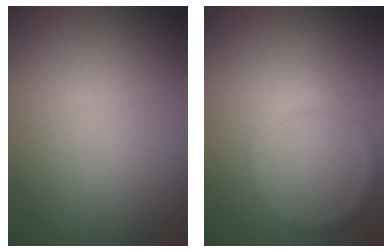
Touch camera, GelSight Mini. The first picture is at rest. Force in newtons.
{"total": 1.3, "press": 1.3, "slide": 0.1}